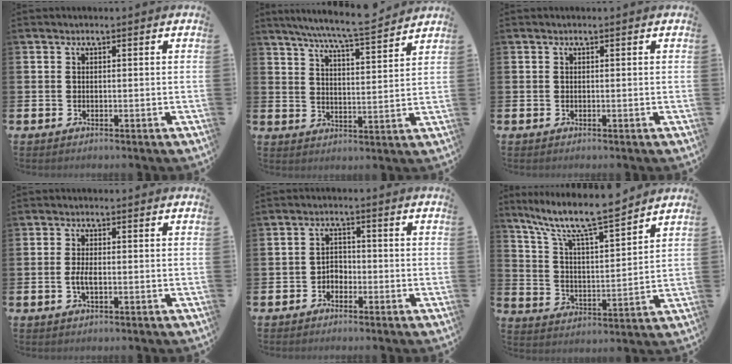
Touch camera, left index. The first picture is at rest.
{"total": 7.7, "force": [7.2, -0.3, 2.6], "torque": [-0.067, -0.045, 0.127]}
{"total": 0.0}
{"total": 2.2, "force": [-0.4, 0.8, 2.0], "torque": [-0.031, -0.002, -0.009]}
{"total": 2.2, "force": [-1.5, 1.4, 0.5], "torque": [-0.009, 0.006, -0.036]}
{"total": 10.3, "force": [9.1, 1.2, 4.6], "torque": [-0.117, -0.059, 0.154]}